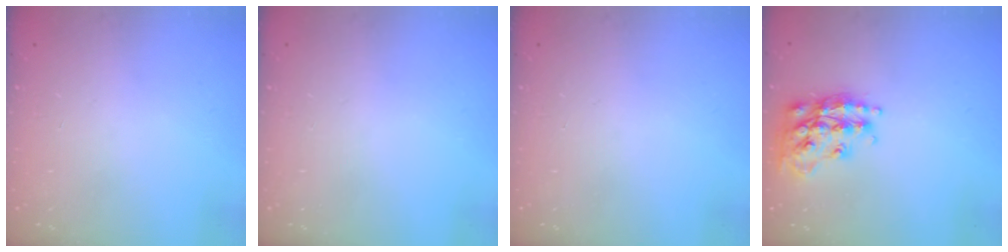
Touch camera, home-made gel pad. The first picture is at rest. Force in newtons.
{"total": 0.0}
{"total": 0.0}
{"total": 18.2, "press": 18.1, "slide": 1.1}